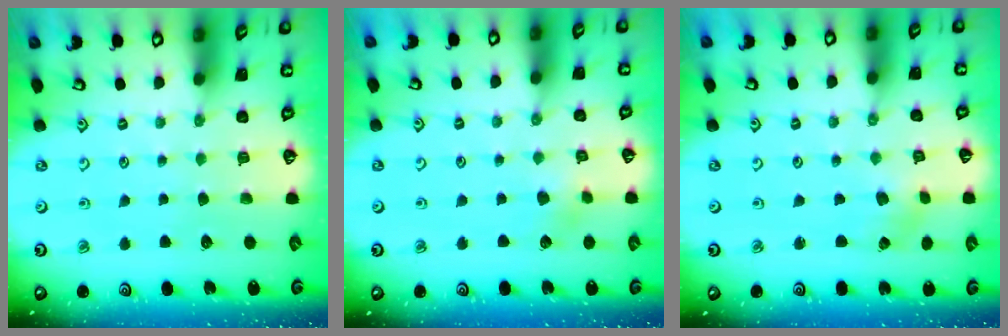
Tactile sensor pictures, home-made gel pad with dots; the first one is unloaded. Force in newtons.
{"total": 3.0, "press": 2.9, "slide": 0.4}
{"total": 3.6, "press": 3.5, "slide": 0.4}